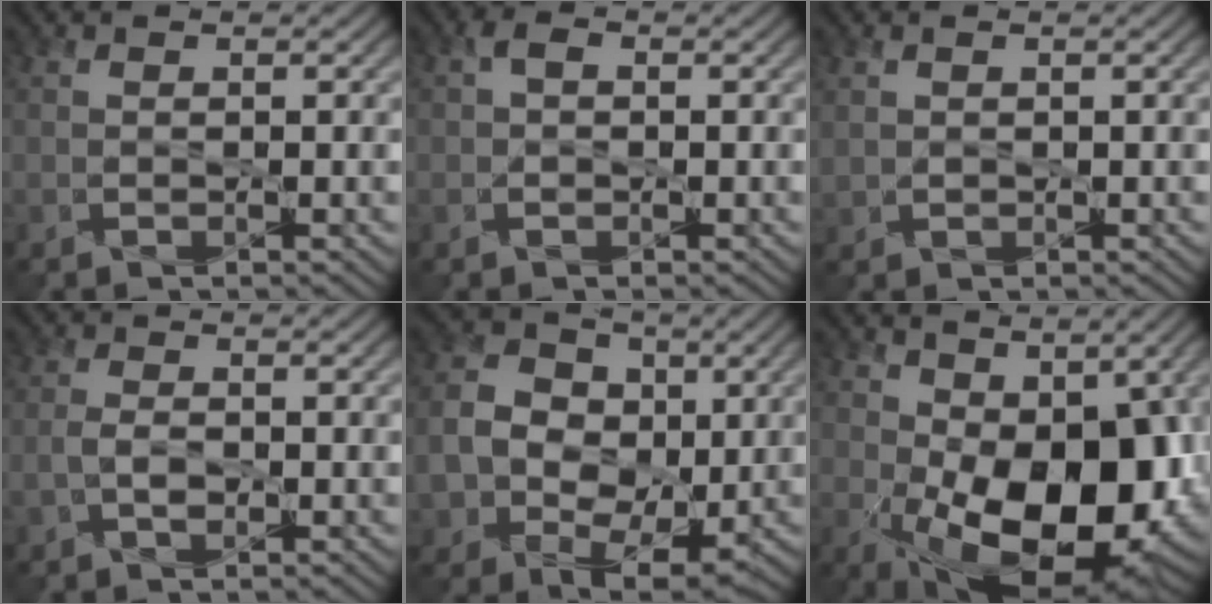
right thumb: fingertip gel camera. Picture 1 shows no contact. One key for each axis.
{"total": 1.3, "fx": 0.1, "fy": 1.1, "fz": 0.7, "tx": -0.016, "ty": 0.007, "tz": -0.003}
{"total": 1.0, "fx": 0.7, "fy": 0.8, "fz": -0.1, "tx": -0.009, "ty": 0.002, "tz": 0.016}
{"total": 2.3, "fx": -0.8, "fy": 1.3, "fz": 1.8, "tx": -0.041, "ty": 0.003, "tz": -0.014}
{"total": 9.6, "fx": -0.6, "fy": 7.6, "fz": 5.8, "tx": -0.134, "ty": -0.010, "tz": -0.009}
{"total": 15.7, "fx": -1.0, "fy": 9.2, "fz": 12.7, "tx": -0.194, "ty": -0.035, "tz": 0.000}